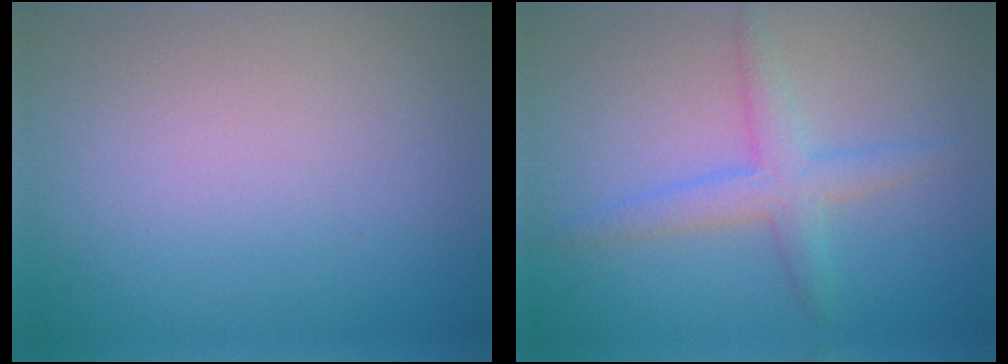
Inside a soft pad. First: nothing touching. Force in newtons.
{"total": 2.9, "press": 2.9, "slide": 0.0}